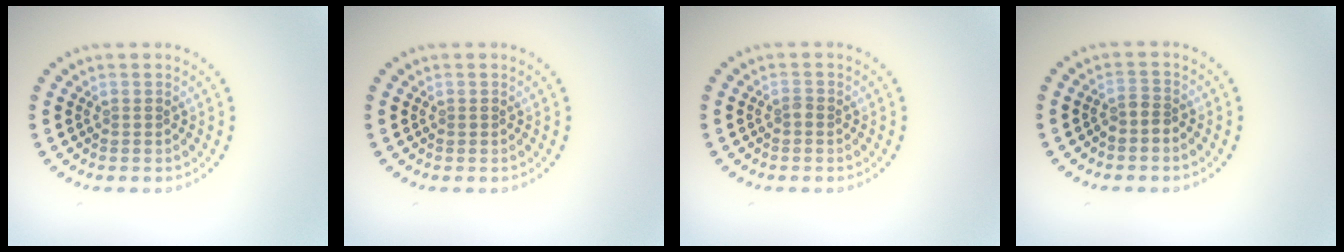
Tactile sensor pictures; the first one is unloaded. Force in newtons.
{"total": 0.0}
{"total": 0.6, "press": 0.5, "slide": 0.3}
{"total": 1.5, "press": 1.1, "slide": 1.0}